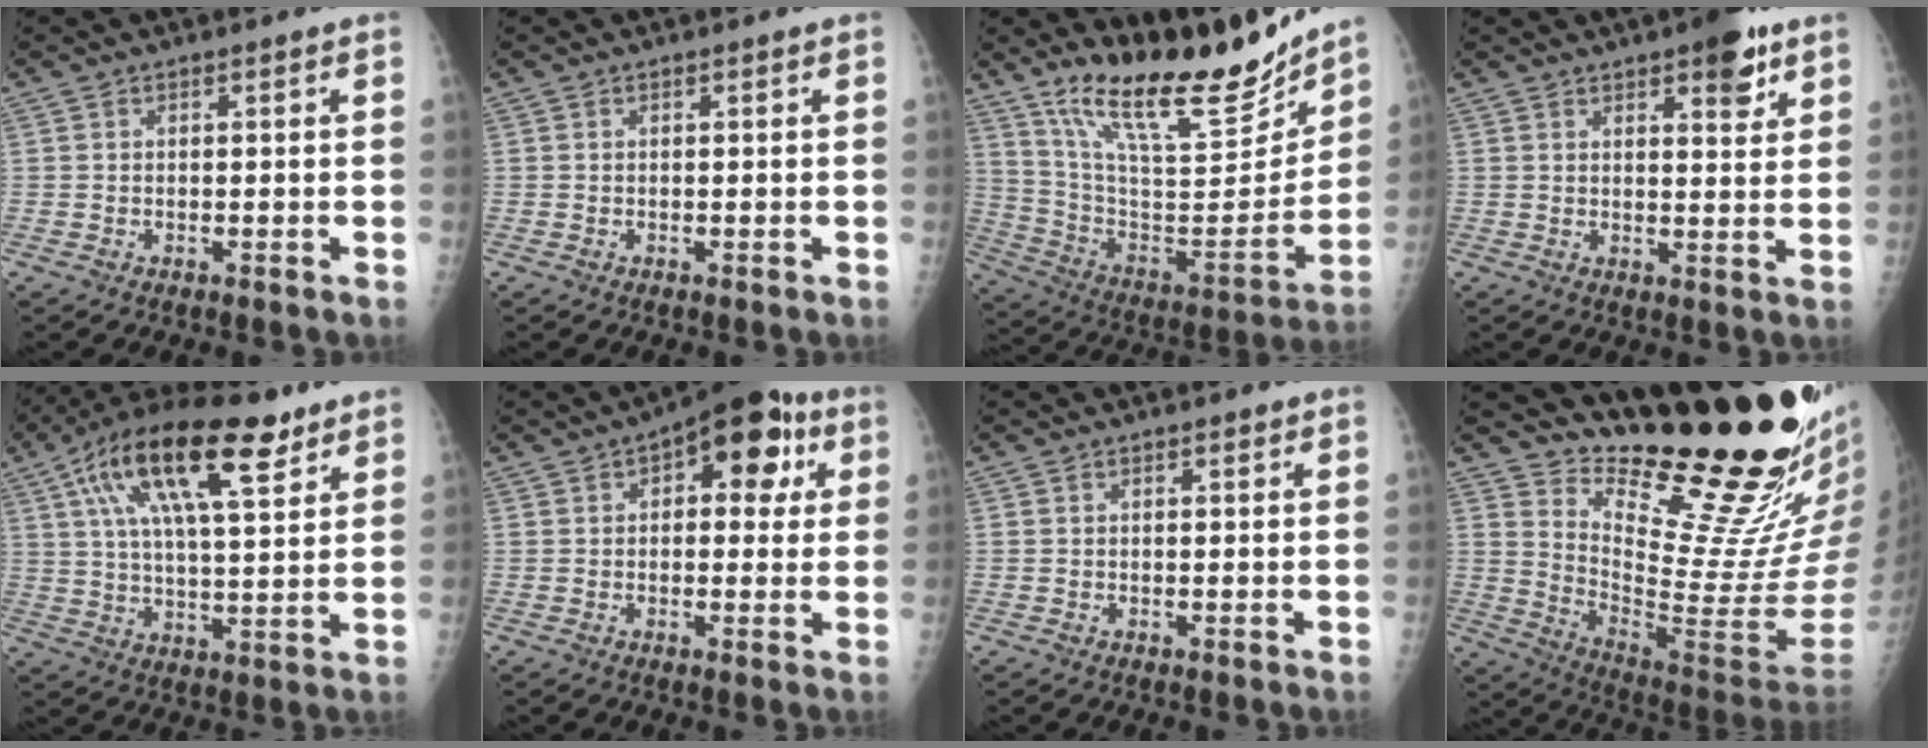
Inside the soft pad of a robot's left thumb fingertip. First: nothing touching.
{"total": 0.0}
{"total": 24.1, "force": [18.9, 6.7, 13.2], "torque": [-0.172, -0.103, 0.321]}
{"total": 7.4, "force": [4.4, 2.7, 5.4], "torque": [-0.053, -0.020, 0.053]}
{"total": 19.9, "force": [10.4, 7.0, 15.5], "torque": [-0.257, -0.012, 0.175]}
{"total": 12.8, "force": [4.5, 6.9, 9.8], "torque": [-0.080, 0.015, 0.051]}
{"total": 1.0, "force": [0.5, 0.5, 0.7], "torque": [-0.008, 0.000, 0.005]}
{"total": 25.6, "force": [20.4, 4.9, 14.7], "torque": [-0.187, -0.175, 0.305]}